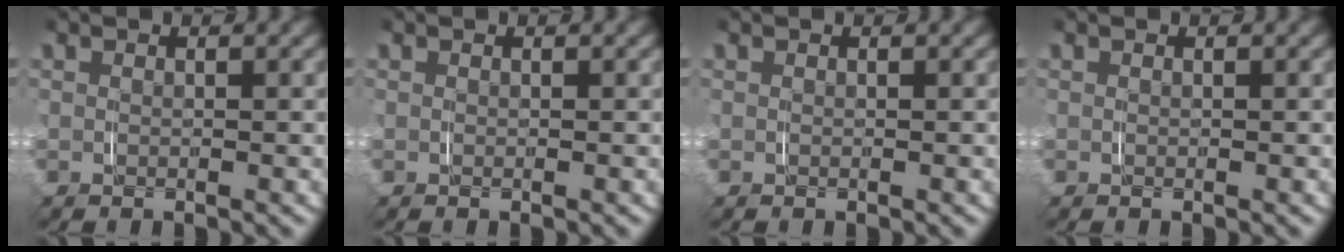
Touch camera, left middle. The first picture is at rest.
{"total": 0.0}
{"total": 0.0}
{"total": 0.0}